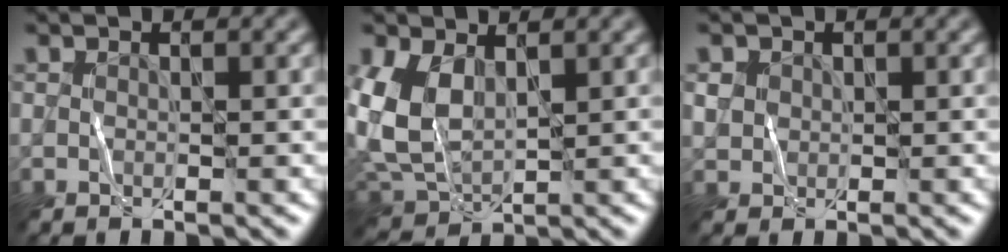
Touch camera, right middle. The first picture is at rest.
{"total": 4.7, "force": [1.3, 3.2, 3.2], "torque": [-0.082, -0.009, 0.024]}
{"total": 1.3, "force": [0.2, 1.3, 0.2], "torque": [-0.007, -0.002, 0.006]}